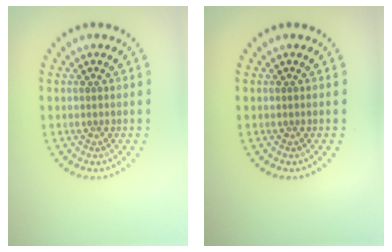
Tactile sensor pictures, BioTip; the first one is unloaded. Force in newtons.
{"total": 0.0}